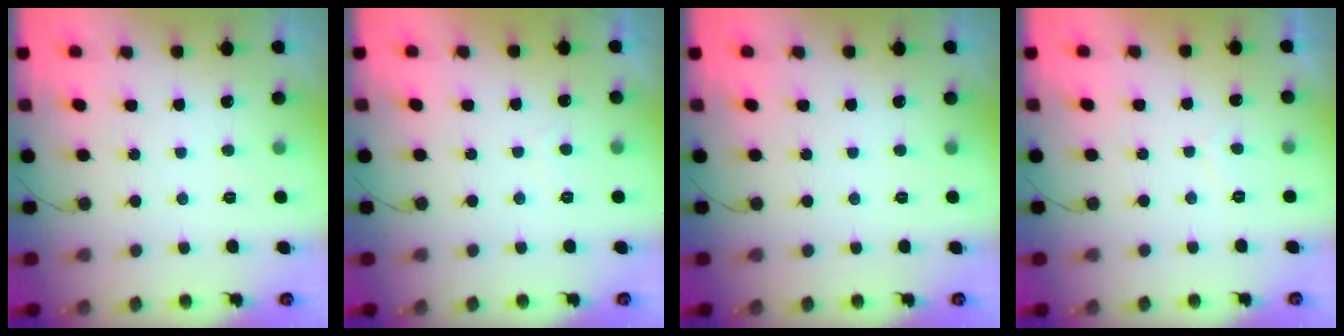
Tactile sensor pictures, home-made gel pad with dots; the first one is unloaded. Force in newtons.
{"total": 0.9, "press": 0.8, "slide": 0.4}
{"total": 0.0}
{"total": 0.5, "press": 0.1, "slide": 0.5}